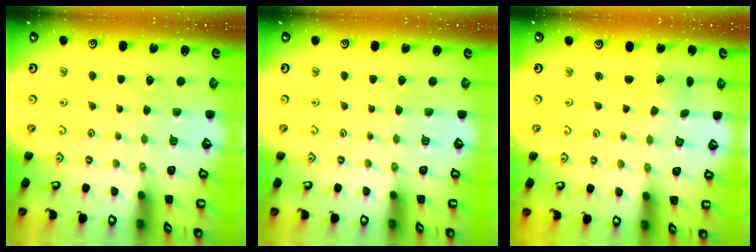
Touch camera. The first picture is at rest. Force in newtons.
{"total": 0.0}
{"total": 1.1, "press": 1.1, "slide": 0.0}